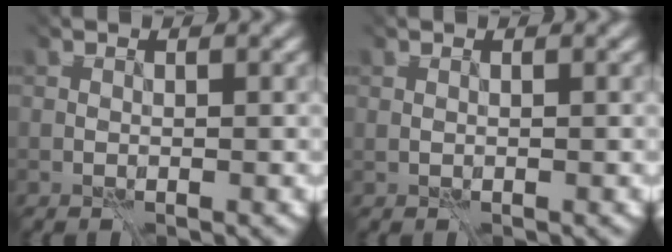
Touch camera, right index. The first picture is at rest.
{"total": 0.6, "force": [0.4, 0.3, 0.3], "torque": [-0.008, 0.003, 0.009]}